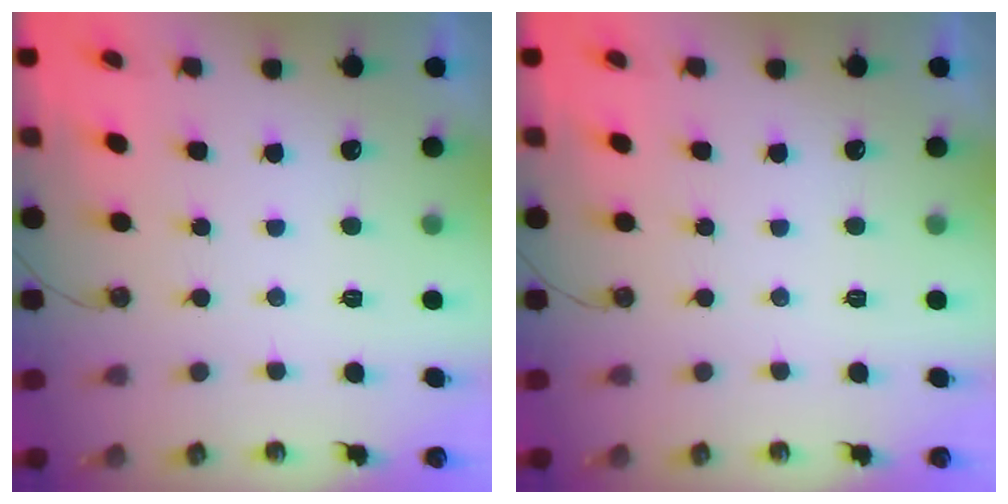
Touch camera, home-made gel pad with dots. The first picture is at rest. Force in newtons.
{"total": 0.0}